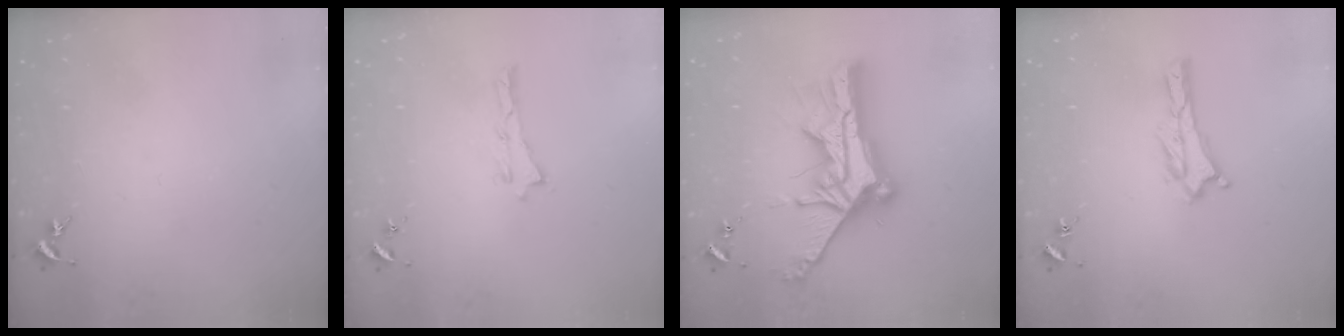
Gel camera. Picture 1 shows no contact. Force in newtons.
{"total": 0.0}
{"total": 11.9, "press": 11.9, "slide": 1.0}
{"total": 0.0}